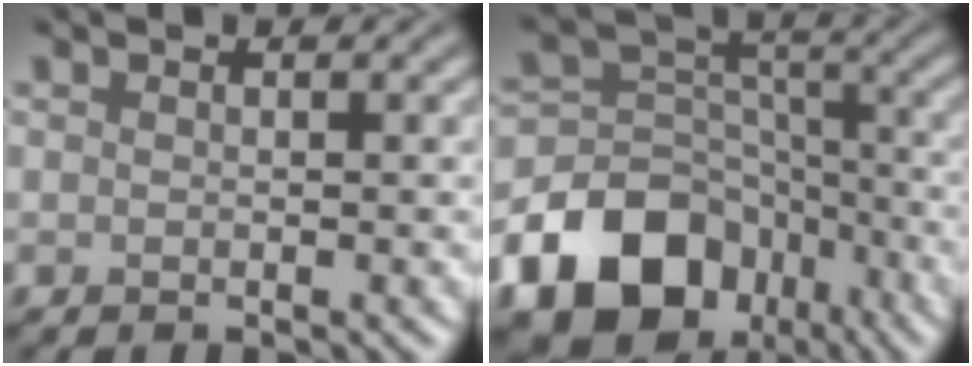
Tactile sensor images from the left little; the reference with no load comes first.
{"total": 16.4, "force": [-9.5, 11.9, 6.1], "torque": [-0.136, -0.037, -0.165]}